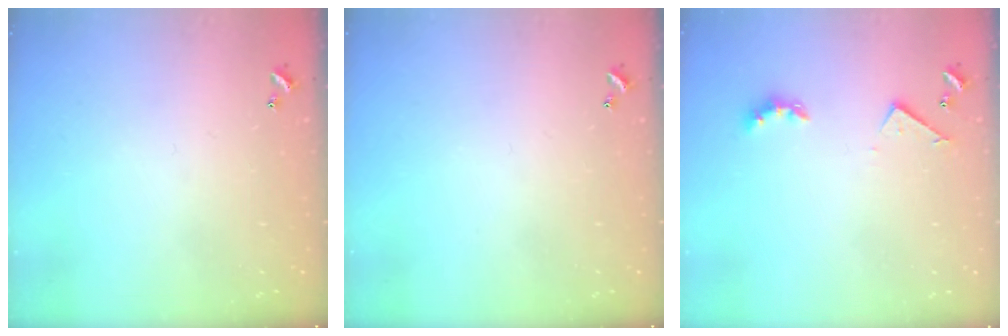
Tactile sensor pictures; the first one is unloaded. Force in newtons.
{"total": 0.0}
{"total": 3.5, "press": 3.4, "slide": 0.7}